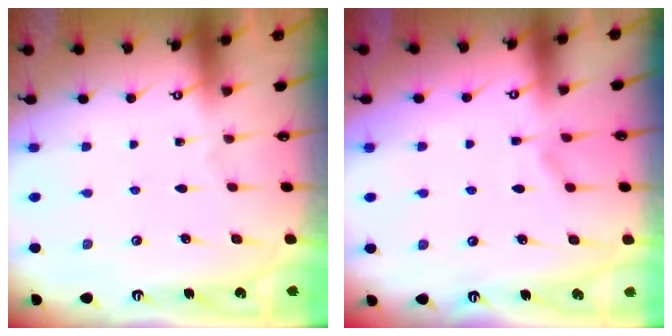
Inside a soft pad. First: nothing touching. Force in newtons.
{"total": 3.4, "press": 3.4, "slide": 0.4}